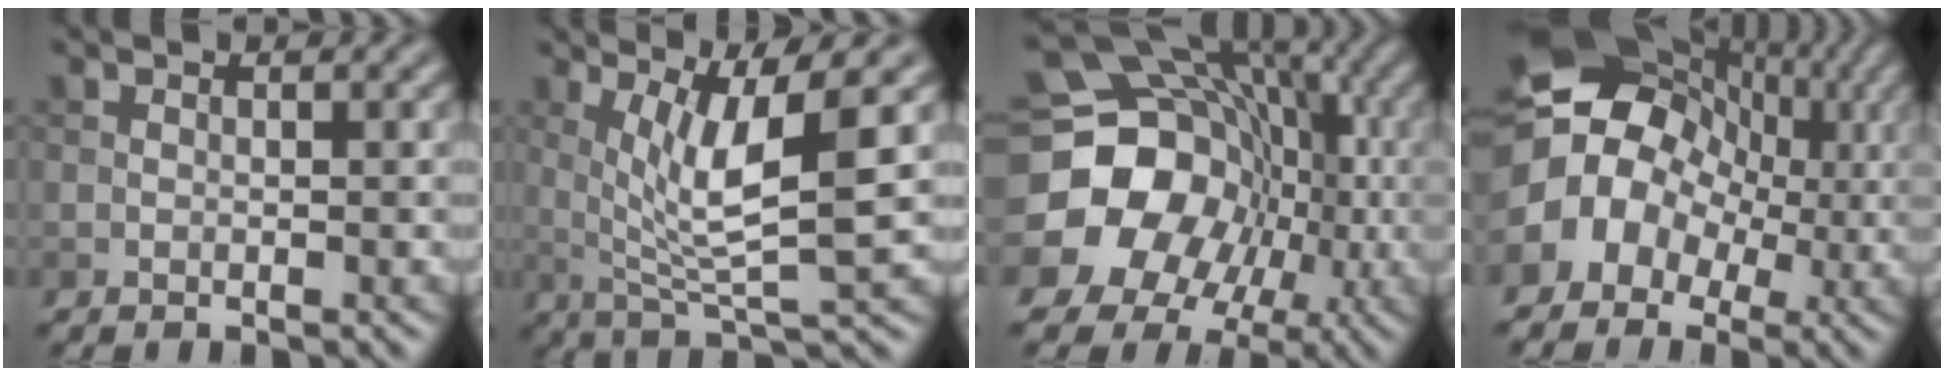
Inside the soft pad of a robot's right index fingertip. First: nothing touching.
{"total": 7.2, "force": [1.5, 1.6, 6.9], "torque": [-0.118, -0.009, 0.034]}
{"total": 19.5, "force": [-3.0, 17.9, 7.2], "torque": [-0.143, 0.007, -0.086]}
{"total": 13.8, "force": [0.9, 11.7, 7.1], "torque": [-0.127, 0.019, -0.015]}